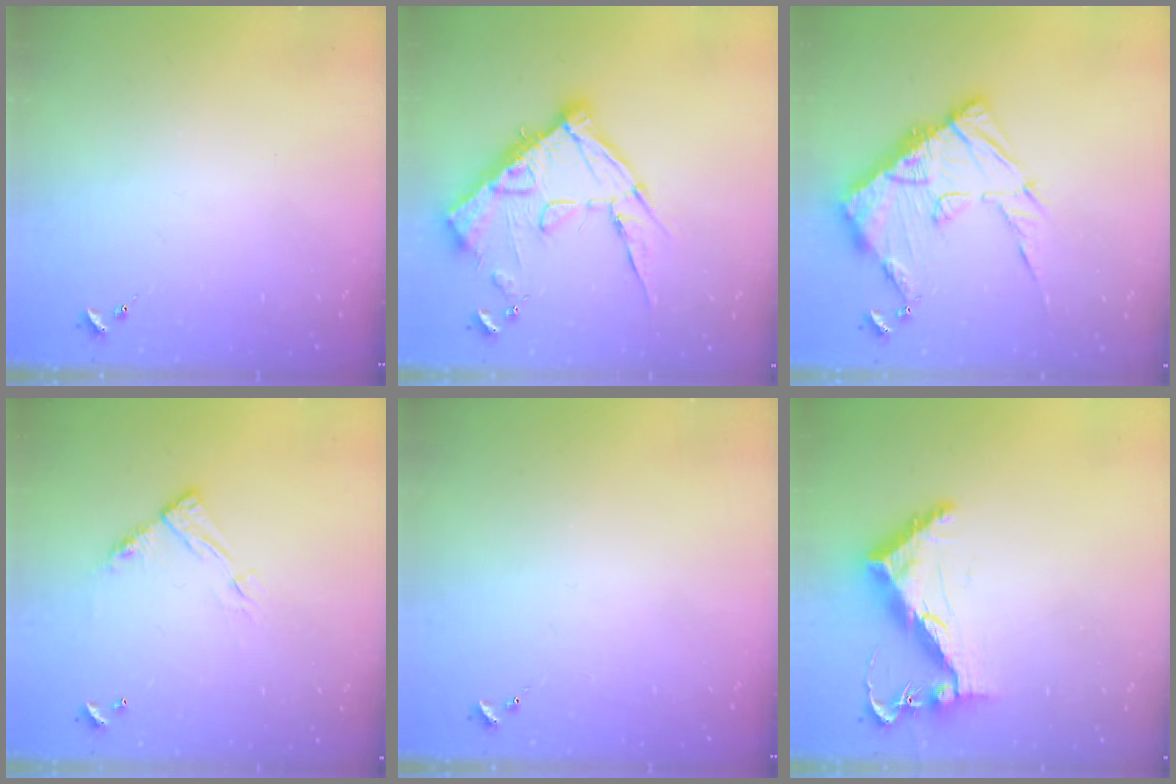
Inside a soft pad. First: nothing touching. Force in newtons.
{"total": 19.4, "press": 19.4, "slide": 1.0}
{"total": 18.0, "press": 17.9, "slide": 1.6}
{"total": 9.4, "press": 9.4, "slide": 0.5}
{"total": 0.0}
{"total": 9.7, "press": 9.6, "slide": 1.4}